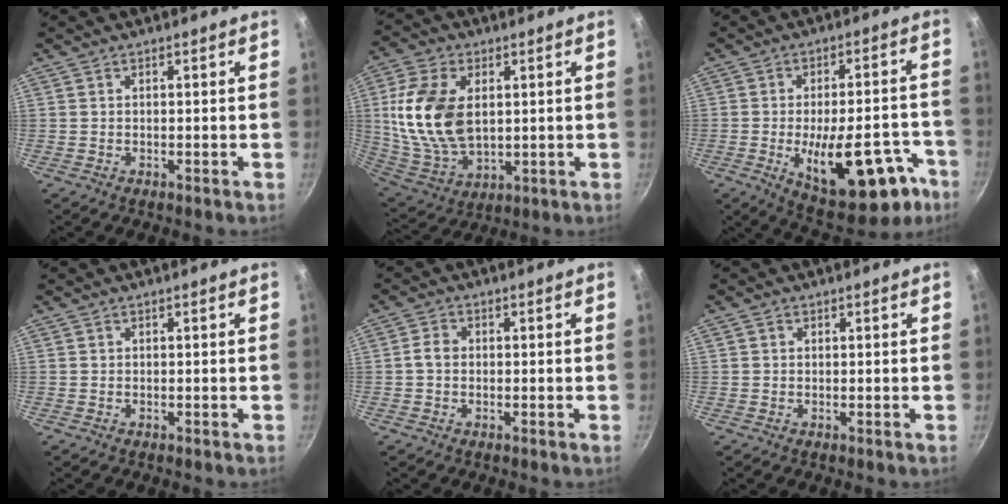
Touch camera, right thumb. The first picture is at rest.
{"total": 17.1, "force": [2.6, 10.6, 13.2], "torque": [-0.248, -0.015, 0.064]}
{"total": 20.5, "force": [-8.2, 9.3, 16.4], "torque": [-0.179, 0.027, -0.099]}
{"total": 0.0}
{"total": 2.7, "force": [-0.1, 2.1, 1.7], "torque": [-0.030, 0.010, -0.008]}
{"total": 0.7, "force": [0.2, 0.7, 0.2], "torque": [0.001, 0.002, 0.001]}